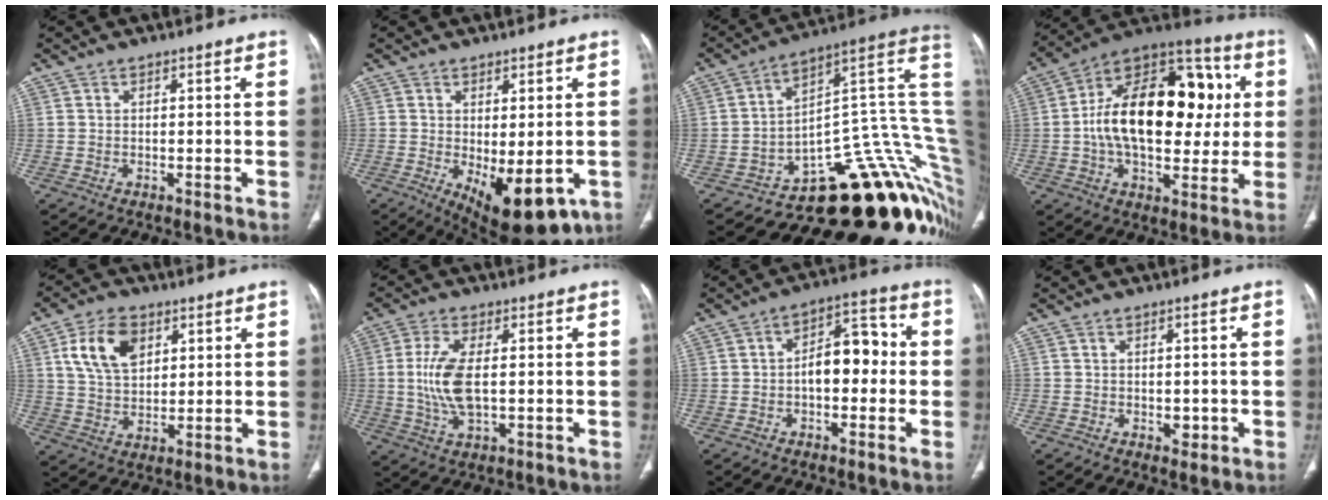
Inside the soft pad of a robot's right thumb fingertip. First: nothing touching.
{"total": 12.6, "force": [-4.0, 5.5, 10.5], "torque": [-0.137, -0.013, -0.038]}
{"total": 25.4, "force": [-2.6, 12.8, 21.8], "torque": [-0.118, 0.133, -0.016]}
{"total": 25.8, "force": [2.2, 15.0, 20.8], "torque": [-0.304, 0.026, 0.029]}
{"total": 10.8, "force": [4.2, 6.9, 7.1], "torque": [-0.112, -0.010, 0.081]}
{"total": 9.0, "force": [0.2, 3.9, 8.1], "torque": [-0.183, -0.008, 0.009]}
{"total": 9.1, "force": [-0.7, 5.3, 7.3], "torque": [-0.084, 0.036, -0.021]}
{"total": 2.0, "force": [-0.5, 1.6, 1.1], "torque": [-0.003, 0.001, -0.004]}